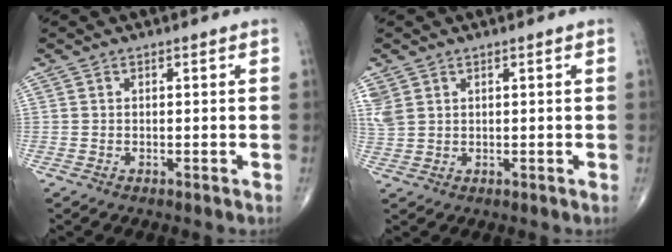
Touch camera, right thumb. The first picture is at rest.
{"total": 3.4, "force": [1.7, 2.4, 1.6], "torque": [-0.042, 0.003, 0.046]}